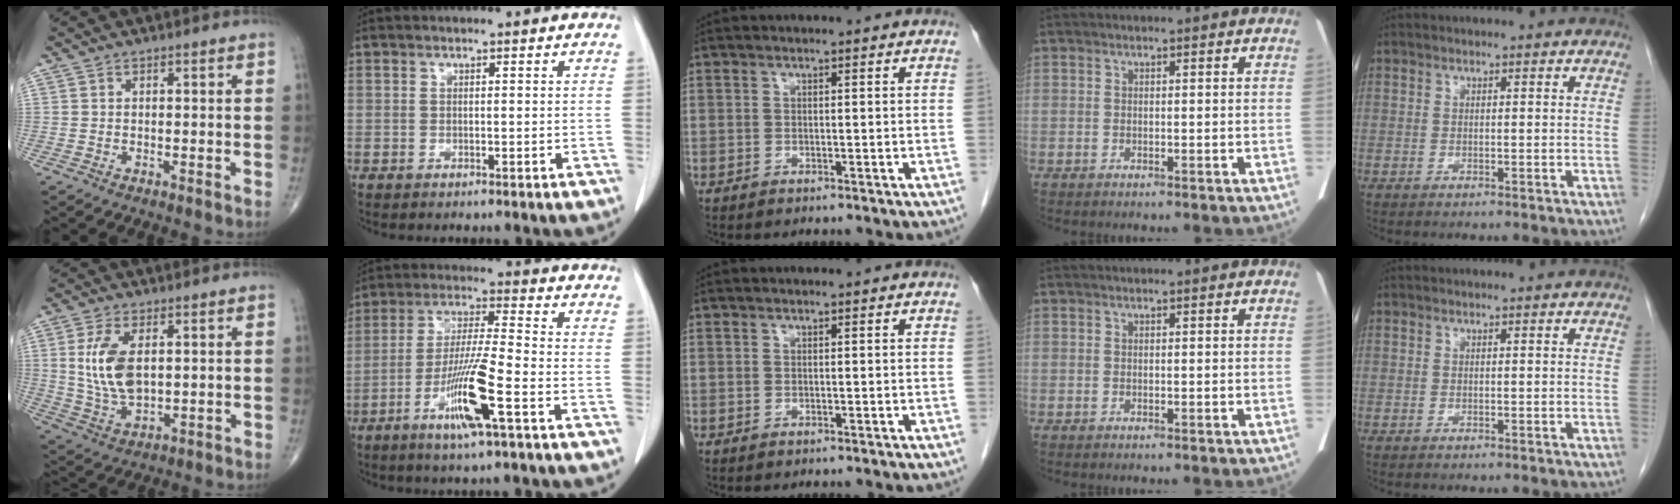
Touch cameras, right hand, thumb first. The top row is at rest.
{"thumb": {"total": 10.4, "force": [1.8, 5.5, 8.6], "torque": [-0.173, -0.012, 0.043]}, "index": {"total": 11.2, "force": [-4.9, -0.2, 10.0], "torque": [-0.194, -0.016, -0.097]}}